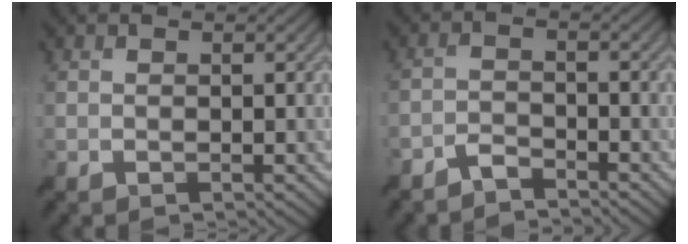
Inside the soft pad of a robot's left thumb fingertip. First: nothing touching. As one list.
[{"total": 2.7, "force": [-2.5, 0.7, 0.5], "torque": [-0.007, 0.001, -0.057]}]